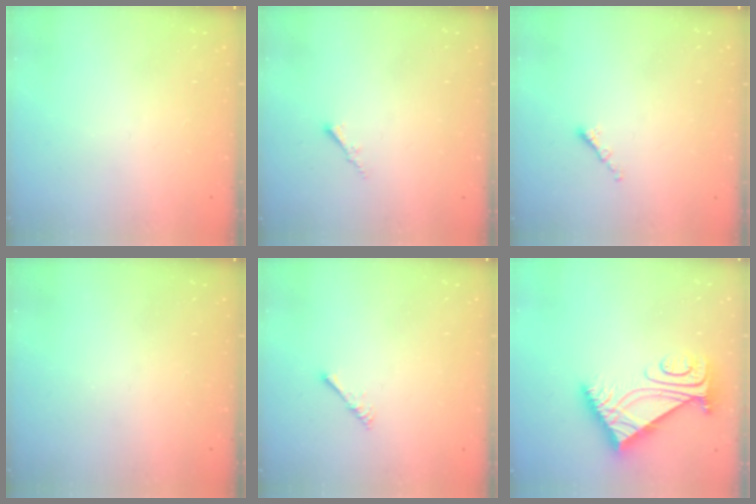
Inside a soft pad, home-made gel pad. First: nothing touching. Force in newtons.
{"total": 1.5, "press": 1.5, "slide": 0.4}
{"total": 1.4, "press": 1.3, "slide": 0.5}
{"total": 0.0}
{"total": 1.7, "press": 1.6, "slide": 0.4}
{"total": 8.6, "press": 8.5, "slide": 1.0}